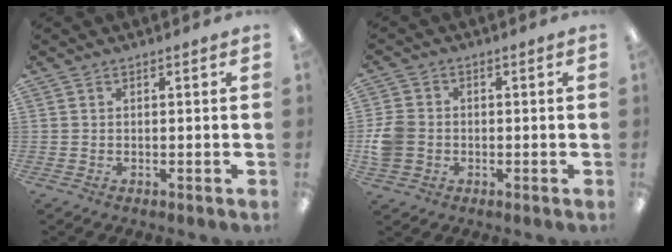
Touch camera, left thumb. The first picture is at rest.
{"total": 6.7, "force": [-0.7, 5.9, 3.2], "torque": [-0.063, 0.015, -0.008]}